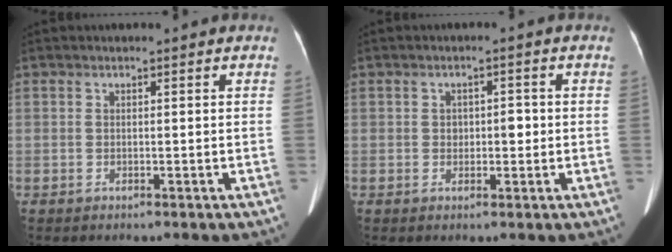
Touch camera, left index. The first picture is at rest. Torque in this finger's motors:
{"motor_torque": [-0.05, -0.05, 0.01, 0.00]}